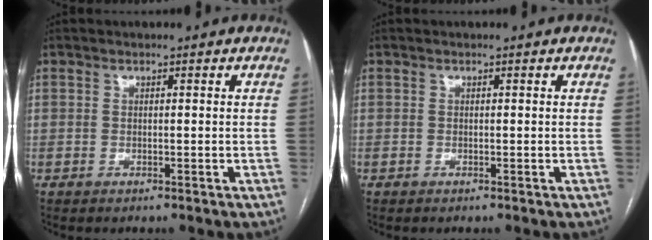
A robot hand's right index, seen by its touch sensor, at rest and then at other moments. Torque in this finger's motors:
{"motor_torque": [0.01, 0.00, 0.02, 0.01]}